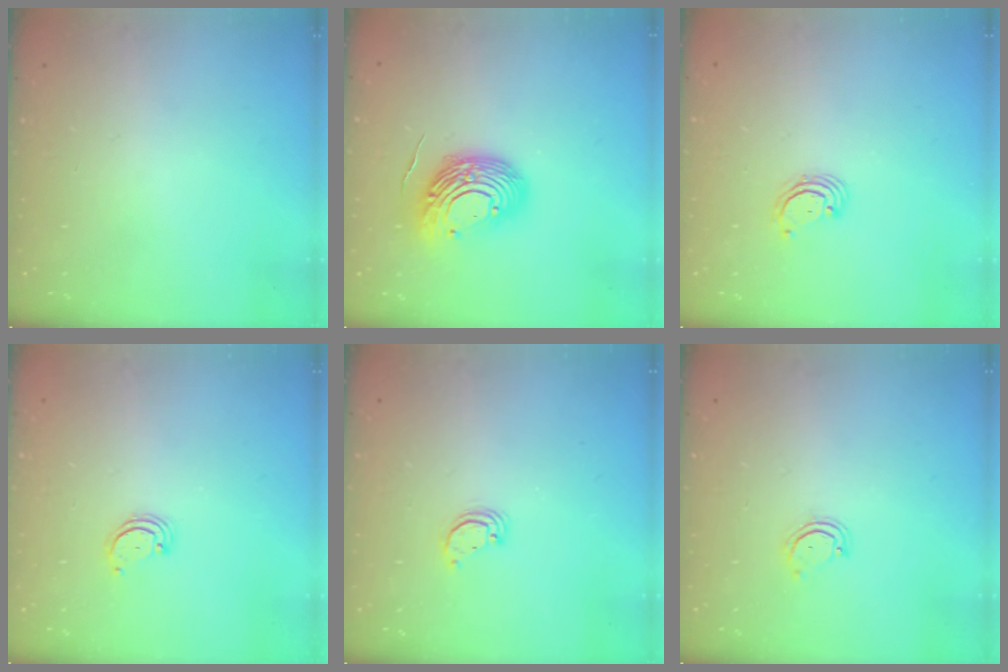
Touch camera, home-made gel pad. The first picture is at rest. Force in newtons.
{"total": 13.6, "press": 13.4, "slide": 2.2}
{"total": 2.6, "press": 2.6, "slide": 0.3}
{"total": 2.5, "press": 2.5, "slide": 0.3}
{"total": 2.9, "press": 2.9, "slide": 0.1}
{"total": 3.6, "press": 3.6, "slide": 0.3}